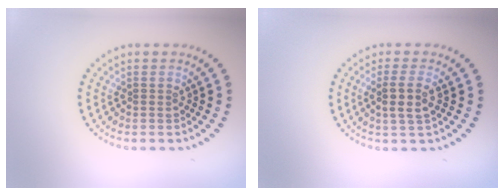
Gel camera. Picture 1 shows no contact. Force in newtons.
{"total": 2.3, "press": 2.0, "slide": 1.0}